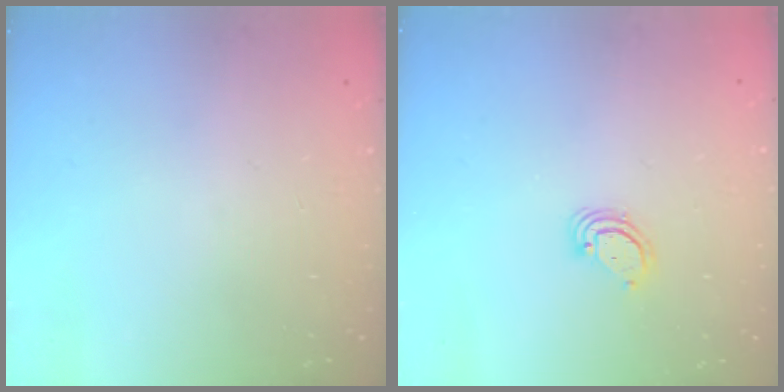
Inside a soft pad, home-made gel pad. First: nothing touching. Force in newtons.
{"total": 3.1, "press": 3.1, "slide": 0.2}